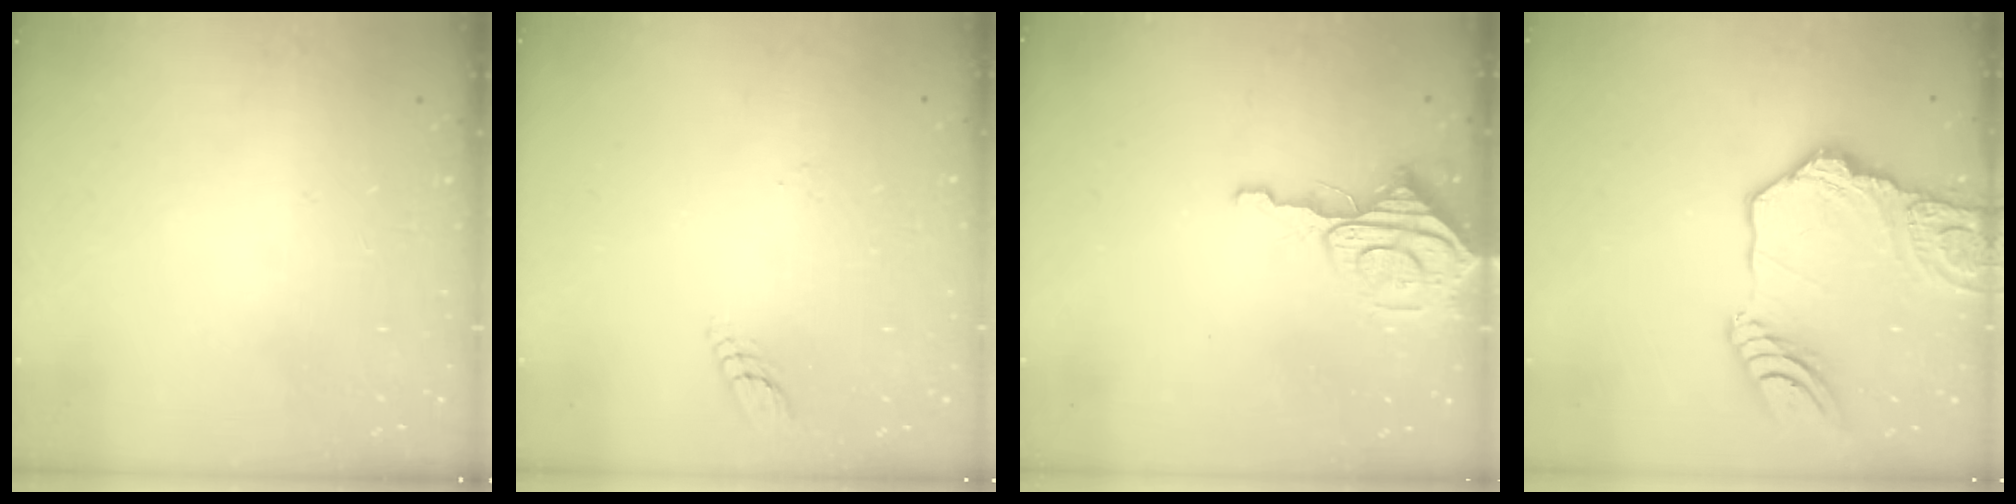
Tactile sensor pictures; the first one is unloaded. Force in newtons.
{"total": 4.4, "press": 4.3, "slide": 0.4}
{"total": 8.5, "press": 8.5, "slide": 0.9}
{"total": 20.6, "press": 20.4, "slide": 2.7}